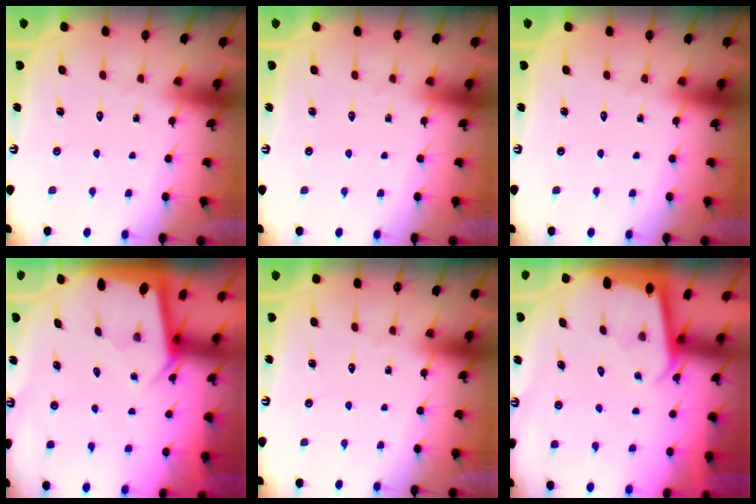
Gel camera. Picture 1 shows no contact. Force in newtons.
{"total": 0.0}
{"total": 0.0}
{"total": 1.9, "press": 1.9, "slide": 0.1}
{"total": 0.0}
{"total": 1.8, "press": 1.8, "slide": 0.2}